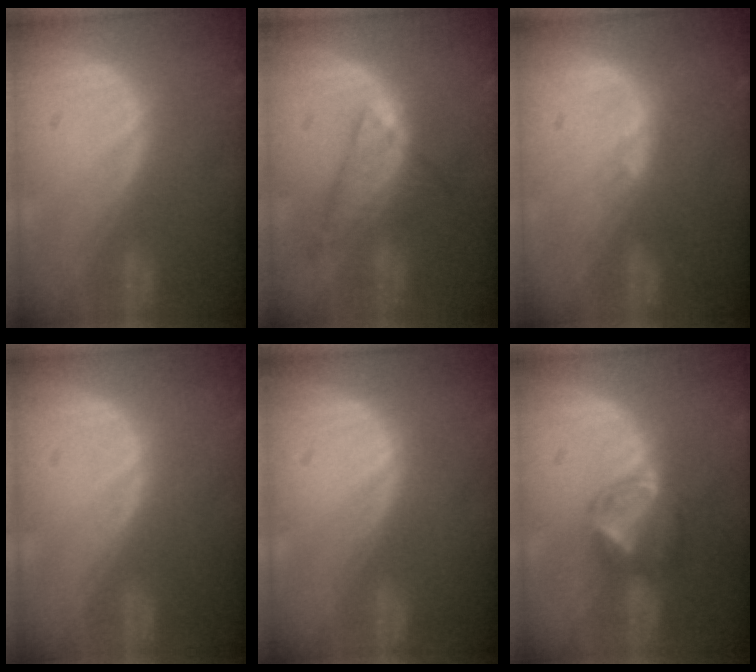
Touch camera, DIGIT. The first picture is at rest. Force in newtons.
{"total": 7.5, "press": 6.2, "slide": 4.3}
{"total": 0.7, "press": 0.6, "slide": 0.3}
{"total": 0.0}
{"total": 0.0}
{"total": 6.1, "press": 5.5, "slide": 2.7}